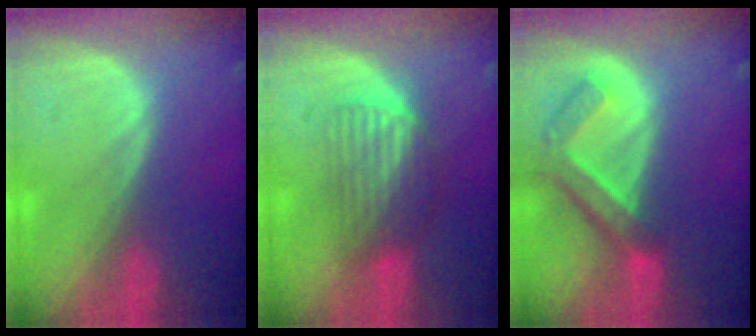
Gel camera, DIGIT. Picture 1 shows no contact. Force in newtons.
{"total": 6.8, "press": 6.0, "slide": 3.2}
{"total": 7.2, "press": 6.3, "slide": 3.5}